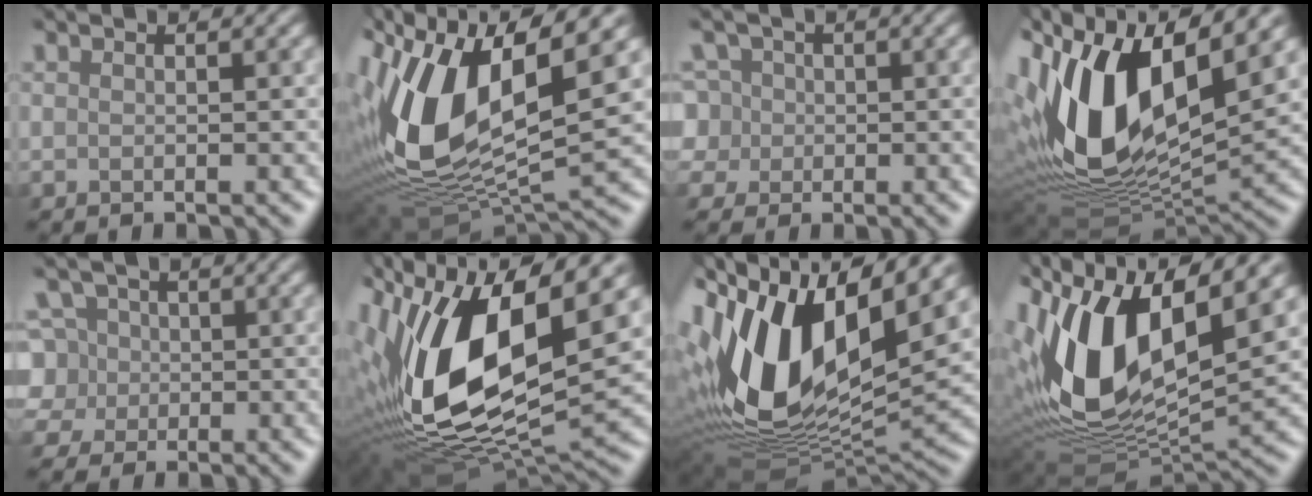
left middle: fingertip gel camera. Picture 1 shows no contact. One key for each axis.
{"total": 13.9, "fx": 3.0, "fy": 6.8, "fz": 11.8, "tx": -0.249, "ty": 0.001, "tz": 0.056}
{"total": 5.4, "fx": -0.2, "fy": 5.2, "fz": 1.2, "tx": -0.024, "ty": 0.035, "tz": -0.034}
{"total": 14.5, "fx": 3.4, "fy": 7.7, "fz": 11.8, "tx": -0.248, "ty": 0.001, "tz": 0.058}
{"total": 6.7, "fx": -1.2, "fy": 6.3, "fz": 1.7, "tx": -0.046, "ty": 0.030, "tz": -0.045}
{"total": 16.9, "fx": 3.2, "fy": 8.0, "fz": 14.5, "tx": -0.306, "ty": 0.008, "tz": 0.061}
{"total": 16.1, "fx": 3.5, "fy": 8.4, "fz": 13.2, "tx": -0.286, "ty": 0.011, "tz": 0.060}
{"total": 12.9, "fx": 3.0, "fy": 6.9, "fz": 10.5, "tx": -0.217, "ty": 0.004, "tz": 0.054}